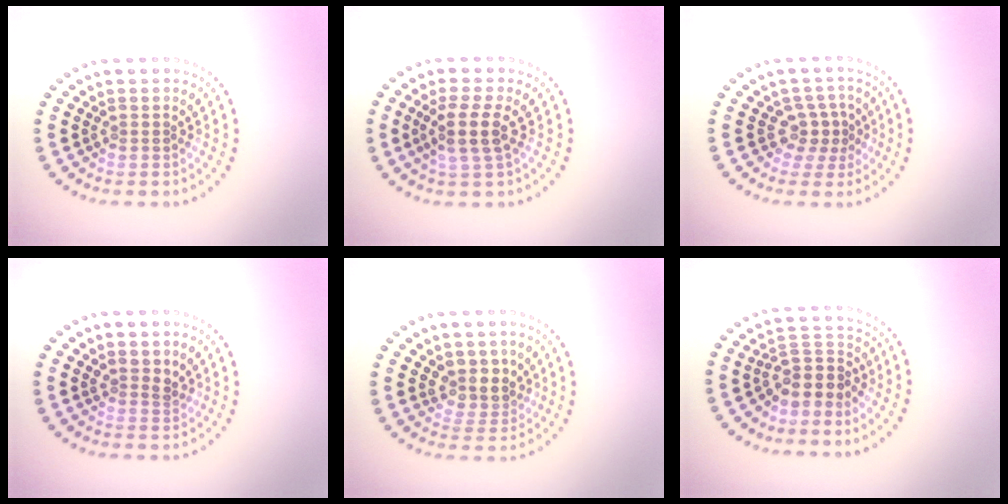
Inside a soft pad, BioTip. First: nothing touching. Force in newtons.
{"total": 2.9, "press": 2.4, "slide": 1.6}
{"total": 2.3, "press": 1.8, "slide": 1.5}
{"total": 1.4, "press": 1.1, "slide": 0.8}
{"total": 2.9, "press": 2.4, "slide": 1.6}
{"total": 3.1, "press": 2.5, "slide": 1.9}